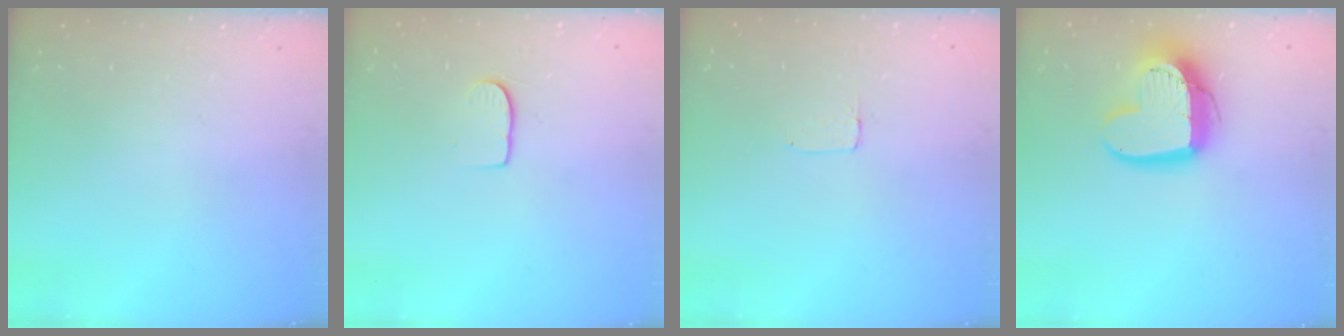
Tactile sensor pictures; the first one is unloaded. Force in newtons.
{"total": 6.6, "press": 6.6, "slide": 0.7}
{"total": 2.0, "press": 2.0, "slide": 0.0}
{"total": 15.8, "press": 15.8, "slide": 1.3}